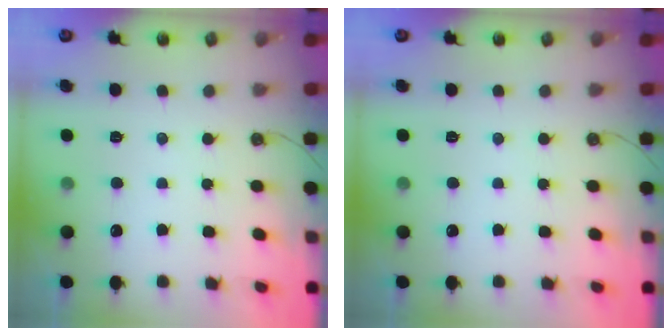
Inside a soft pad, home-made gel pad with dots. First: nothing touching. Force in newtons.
{"total": 0.0}